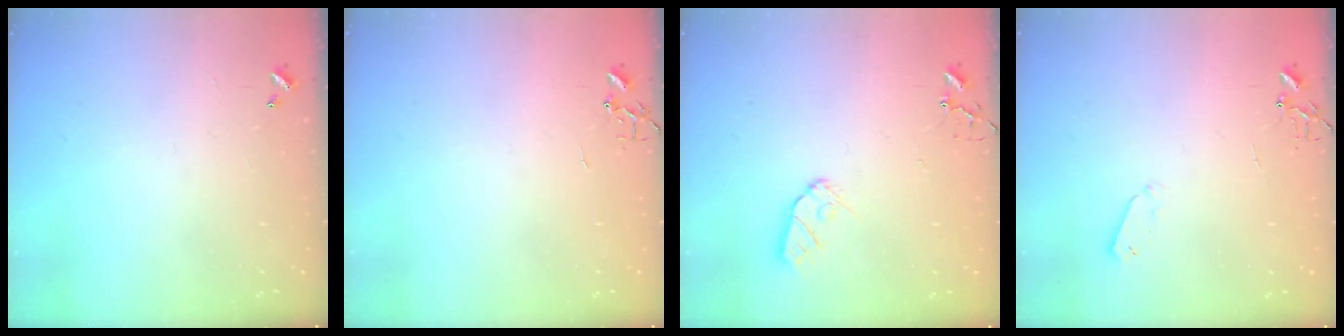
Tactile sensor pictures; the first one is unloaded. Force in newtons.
{"total": 0.0}
{"total": 7.6, "press": 7.6, "slide": 0.5}
{"total": 3.3, "press": 3.2, "slide": 0.7}